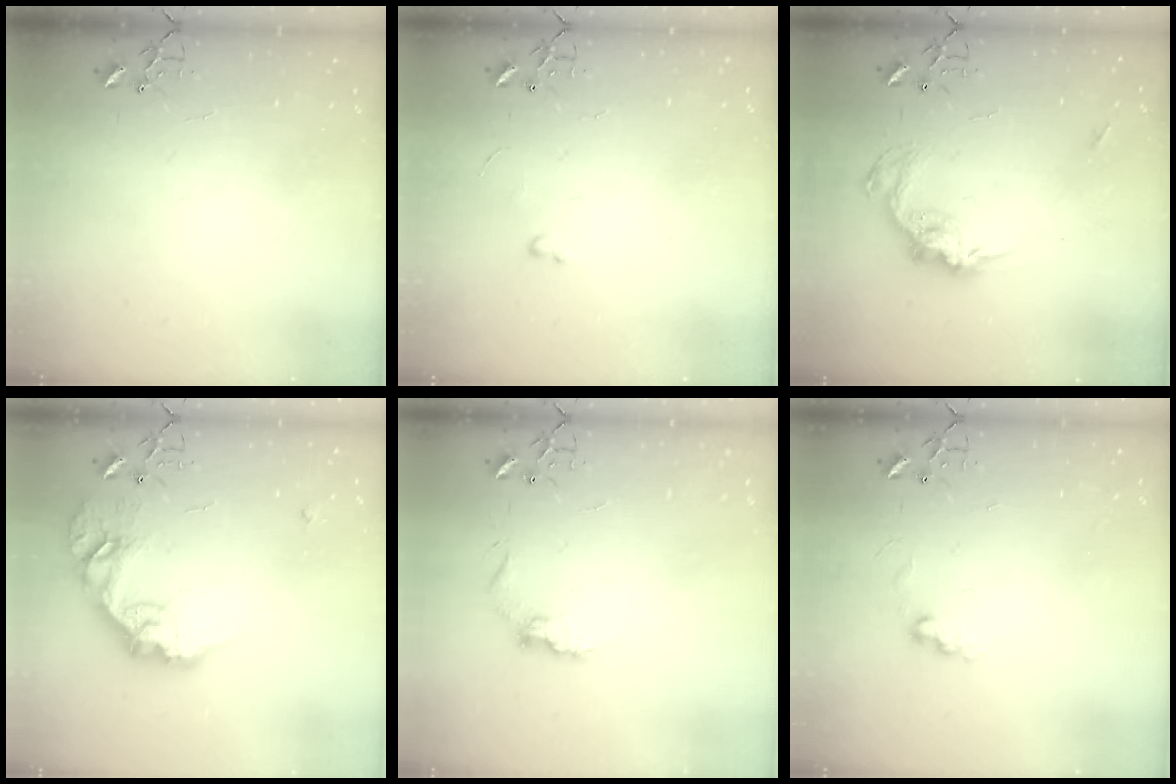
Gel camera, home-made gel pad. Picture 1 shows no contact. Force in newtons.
{"total": 2.4, "press": 2.3, "slide": 0.4}
{"total": 14.4, "press": 14.3, "slide": 1.1}
{"total": 18.3, "press": 18.3, "slide": 1.0}
{"total": 7.8, "press": 7.8, "slide": 0.4}
{"total": 6.6, "press": 6.5, "slide": 0.9}